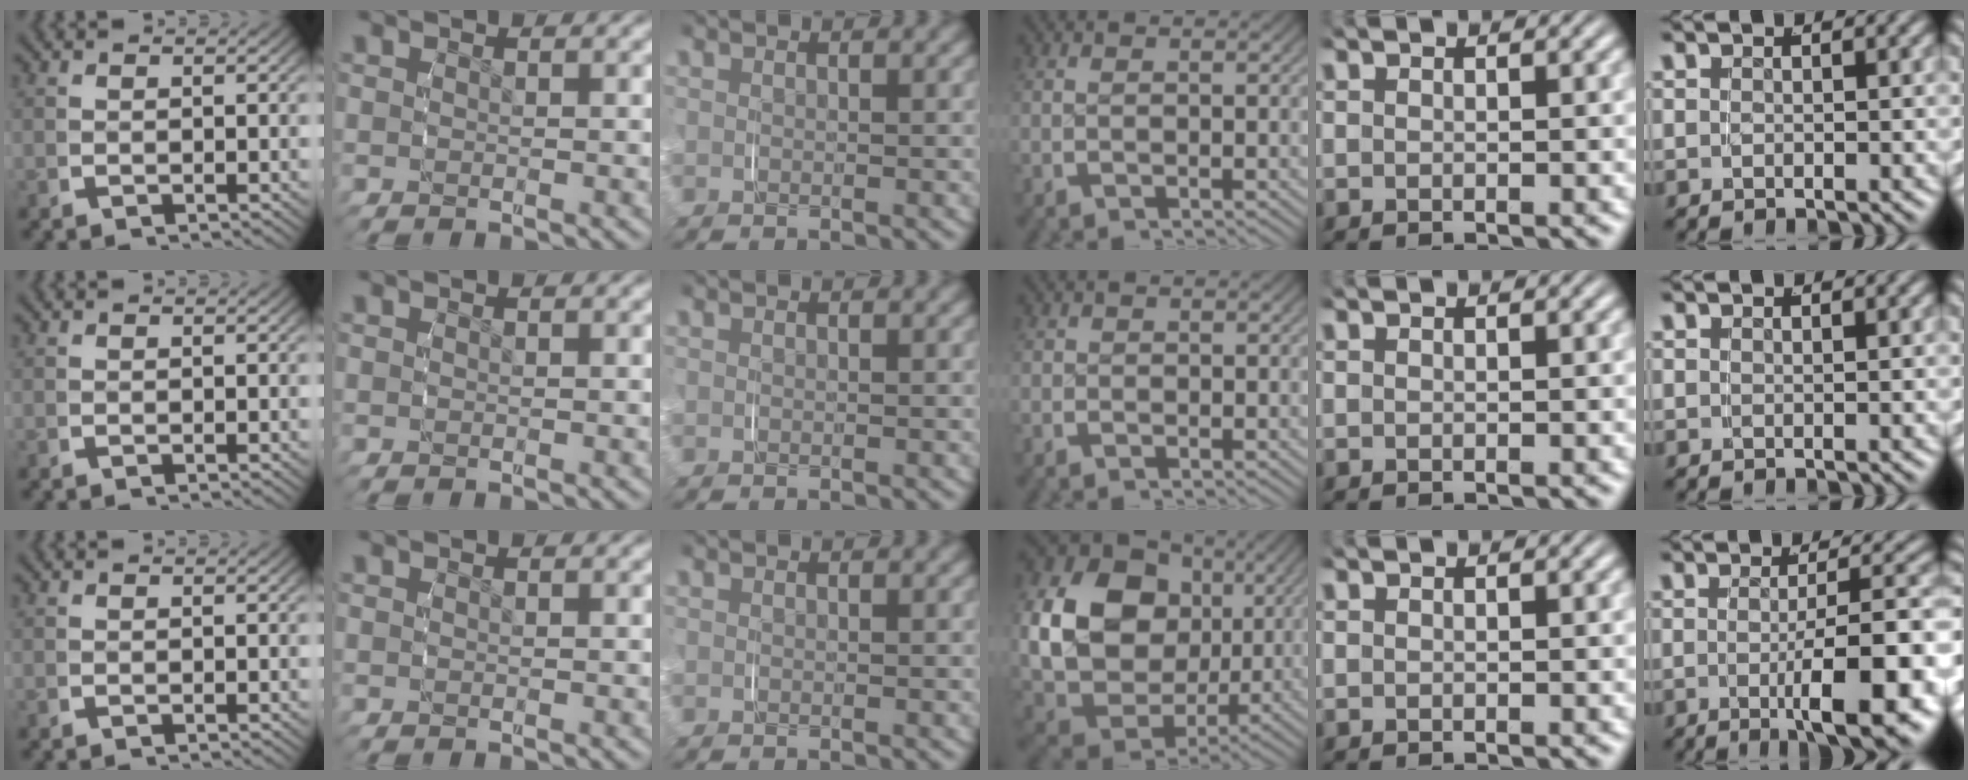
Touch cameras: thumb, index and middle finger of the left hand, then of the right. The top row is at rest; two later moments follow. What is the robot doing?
{"motion": "grasp_and_lifting", "object": "ribbon"}